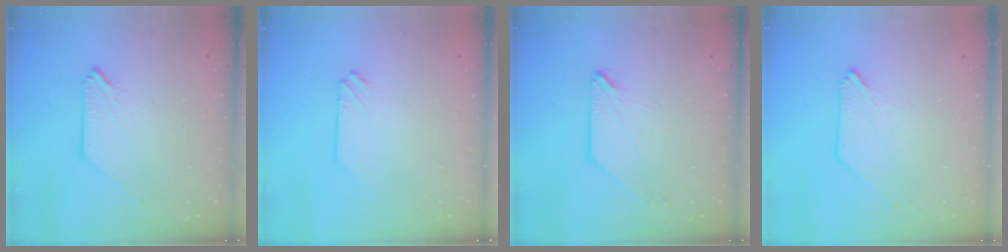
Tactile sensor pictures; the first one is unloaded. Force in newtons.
{"total": 0.0}
{"total": 0.0}
{"total": 0.0}